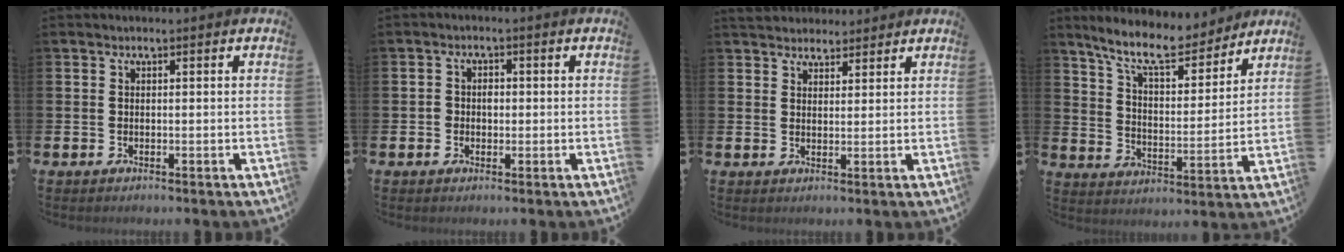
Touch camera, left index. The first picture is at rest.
{"total": 1.8, "force": [-0.2, 1.6, 0.8], "torque": [-0.008, 0.006, -0.010]}
{"total": 3.9, "force": [3.7, 1.4, 0.2], "torque": [-0.013, -0.009, 0.069]}
{"total": 10.5, "force": [9.4, 2.5, 4.1], "torque": [-0.102, -0.057, 0.164]}